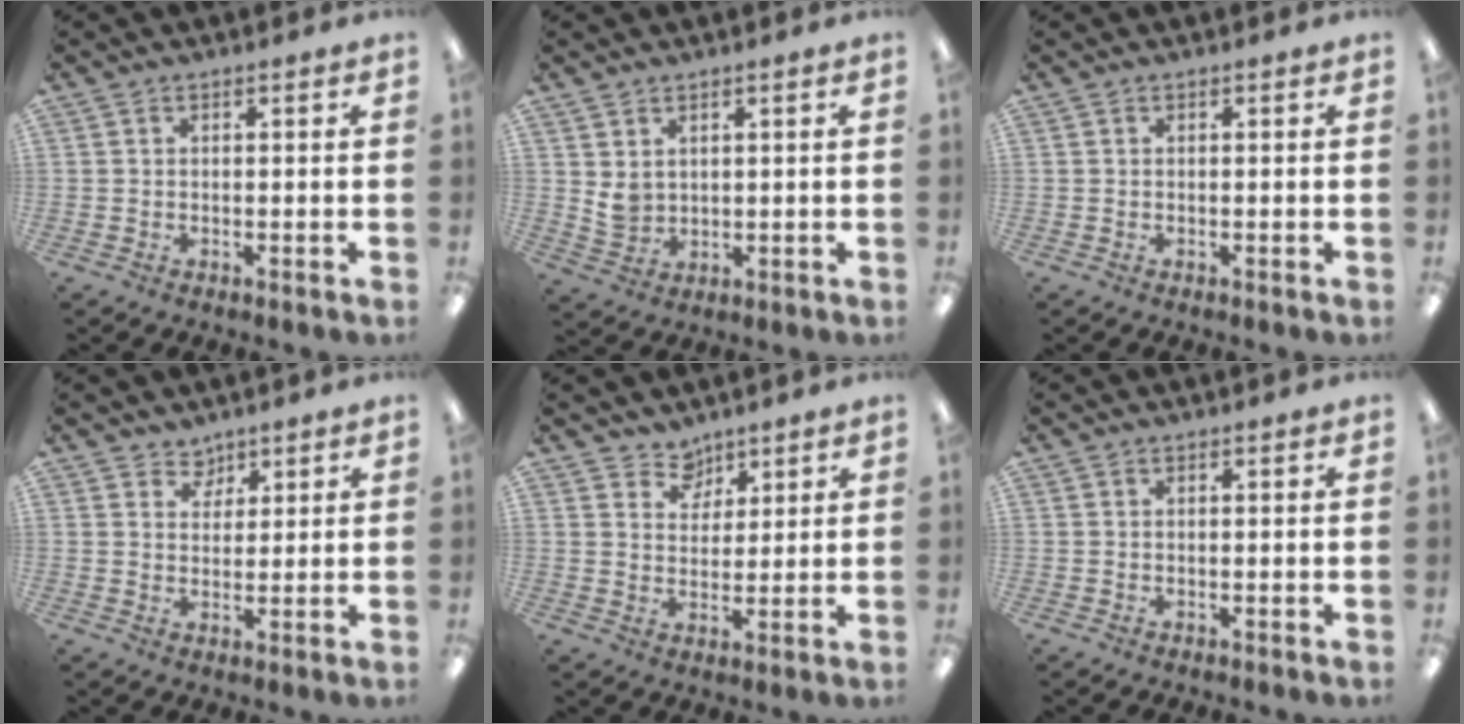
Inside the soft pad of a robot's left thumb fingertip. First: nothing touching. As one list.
[{"total": 3.8, "force": [2.3, 2.7, 1.2], "torque": [-0.022, -0.008, 0.044]}, {"total": 0.0}, {"total": 4.0, "force": [3.1, 2.6, 0.0], "torque": [0.002, -0.016, 0.056]}, {"total": 5.4, "force": [4.3, 3.4, 0.0], "torque": [0.002, -0.029, 0.078]}, {"total": 0.0}]